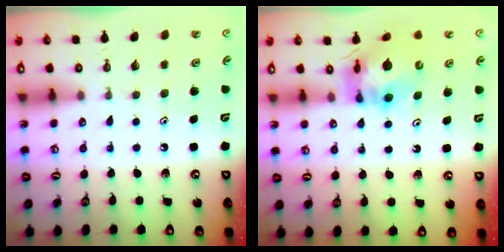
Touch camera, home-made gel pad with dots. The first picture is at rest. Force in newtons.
{"total": 11.1, "press": 11.0, "slide": 1.1}